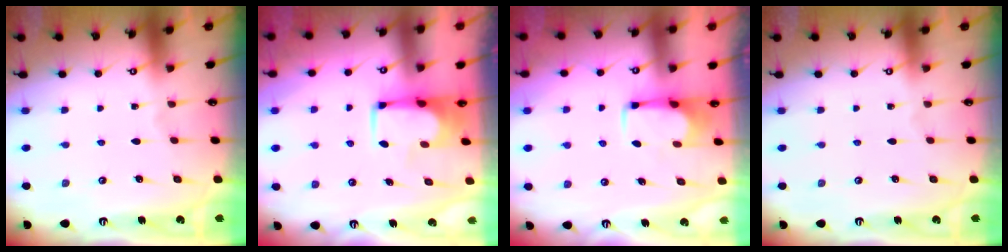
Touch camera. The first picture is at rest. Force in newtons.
{"total": 1.7, "press": 1.7, "slide": 0.1}
{"total": 2.8, "press": 2.8, "slide": 0.3}
{"total": 0.0}